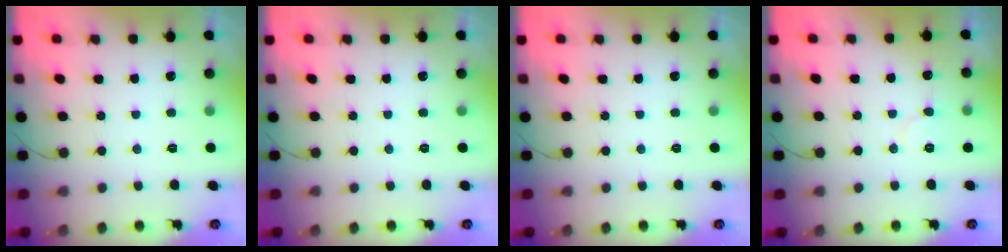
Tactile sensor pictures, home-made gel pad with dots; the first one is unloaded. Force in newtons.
{"total": 0.0}
{"total": 0.0}
{"total": 4.6, "press": 4.6, "slide": 0.5}